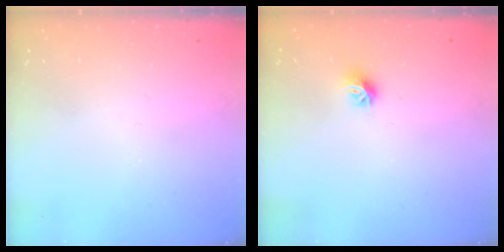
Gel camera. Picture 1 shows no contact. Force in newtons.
{"total": 8.0, "press": 7.9, "slide": 0.6}